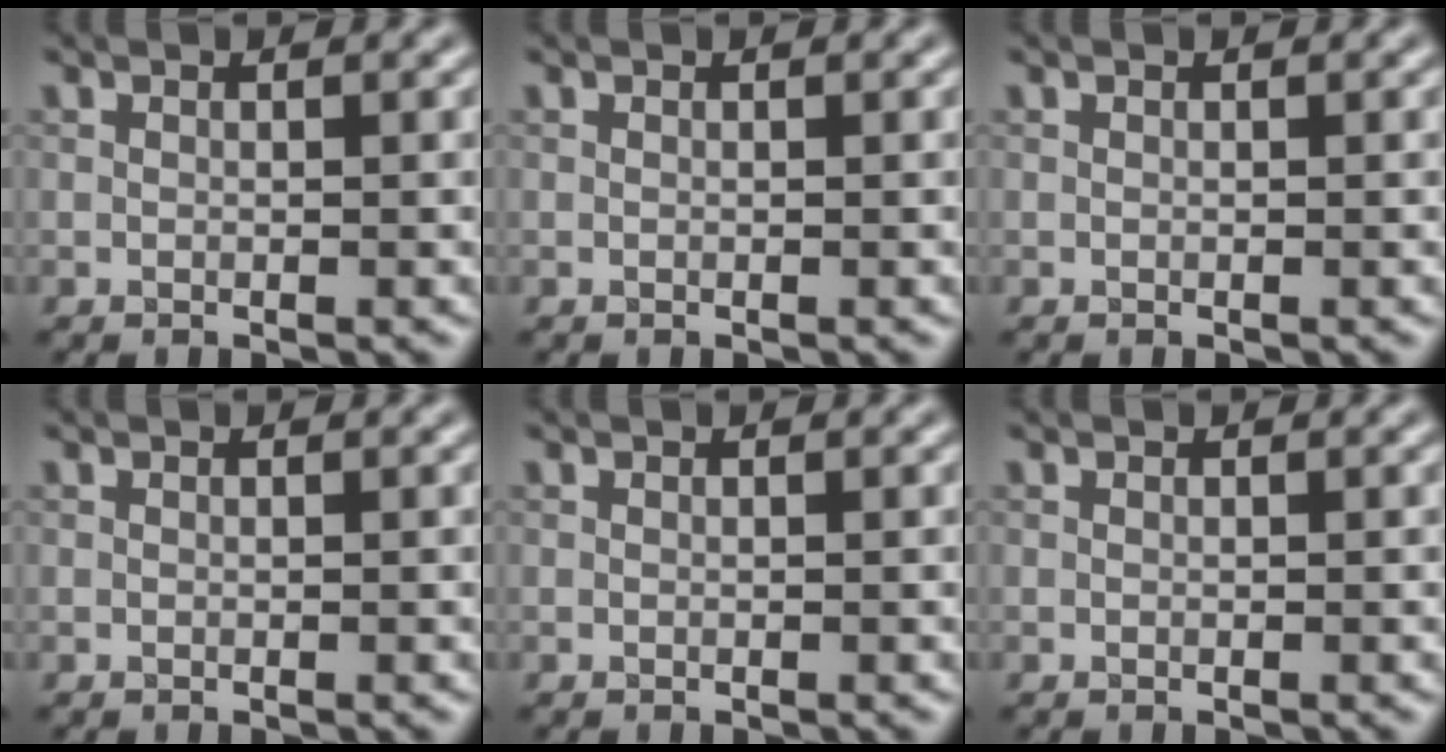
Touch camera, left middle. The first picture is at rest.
{"total": 0.0}
{"total": 0.0}
{"total": 0.0}
{"total": 0.0}
{"total": 0.0}